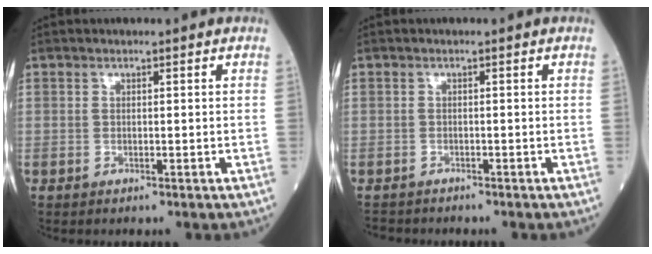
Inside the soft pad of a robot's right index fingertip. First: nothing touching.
{"total": 2.0, "force": [-1.9, 0.6, -0.2], "torque": [0.002, -0.005, -0.036]}